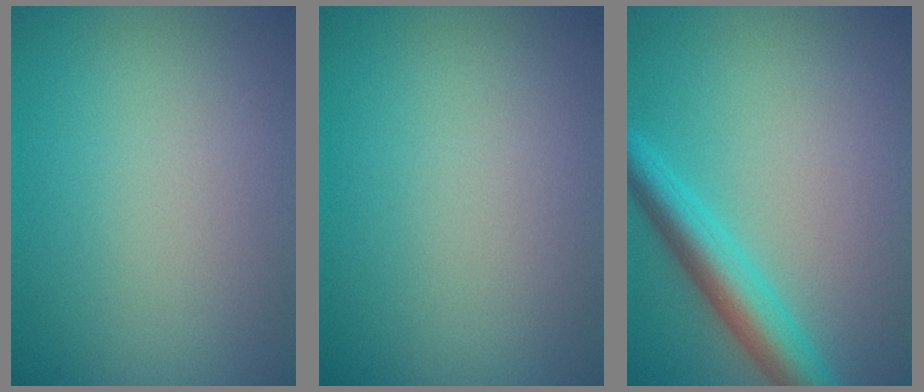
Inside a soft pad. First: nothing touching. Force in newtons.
{"total": 0.0}
{"total": 4.5, "press": 4.5, "slide": 0.2}